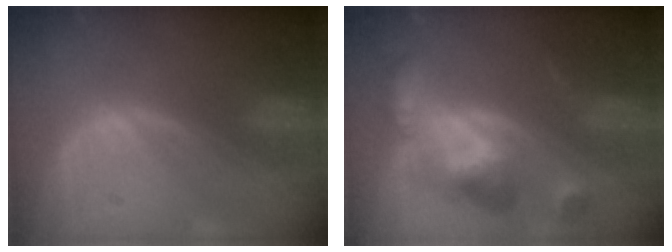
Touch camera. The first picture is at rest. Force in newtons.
{"total": 8.0, "press": 8.0, "slide": 0.7}